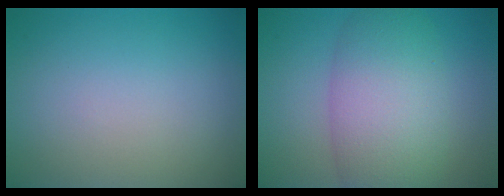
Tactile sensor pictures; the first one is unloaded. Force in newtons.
{"total": 8.1, "press": 8.1, "slide": 0.3}